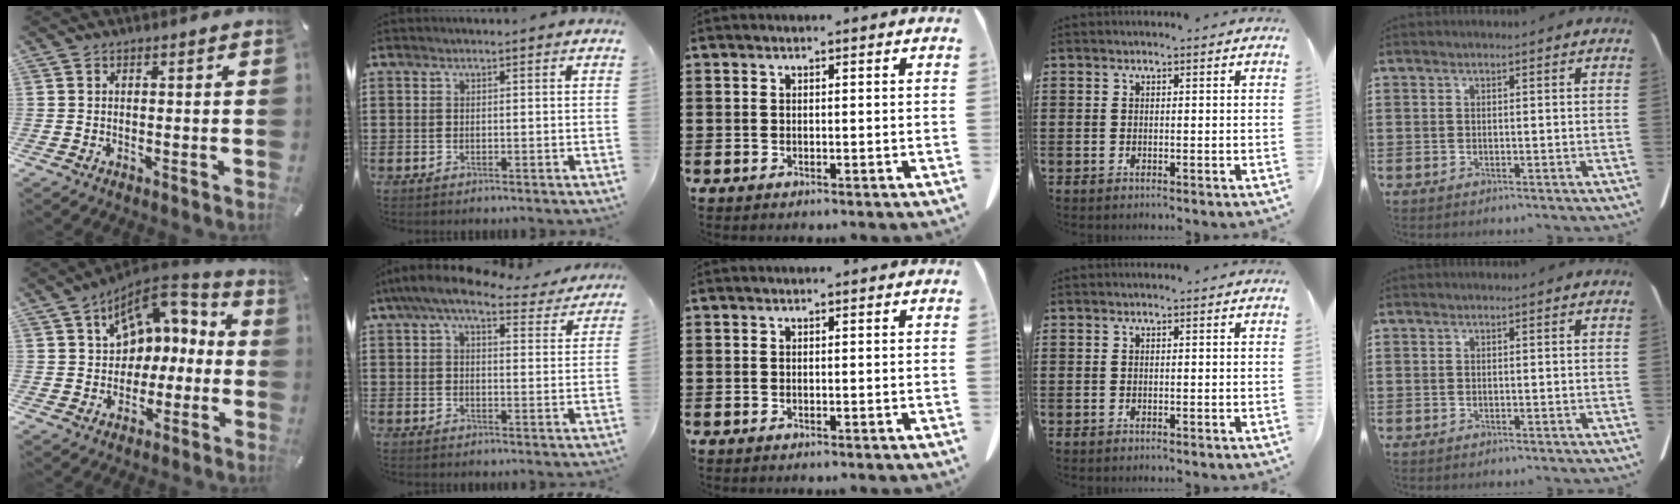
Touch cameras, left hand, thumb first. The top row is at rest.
{"thumb": {"total": 10.6, "force": [4.5, 8.4, 4.6], "torque": [-0.067, -0.026, 0.084]}, "index": {"total": 7.4, "force": [6.0, 1.5, 3.9], "torque": [-0.087, -0.021, 0.107]}}